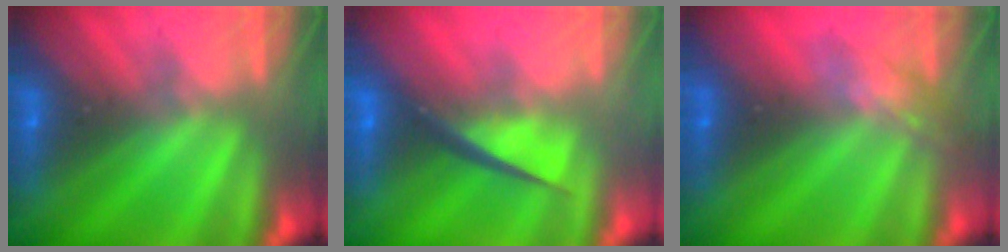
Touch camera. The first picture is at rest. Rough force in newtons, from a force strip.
{"total": 4.5}
{"total": 2.1}